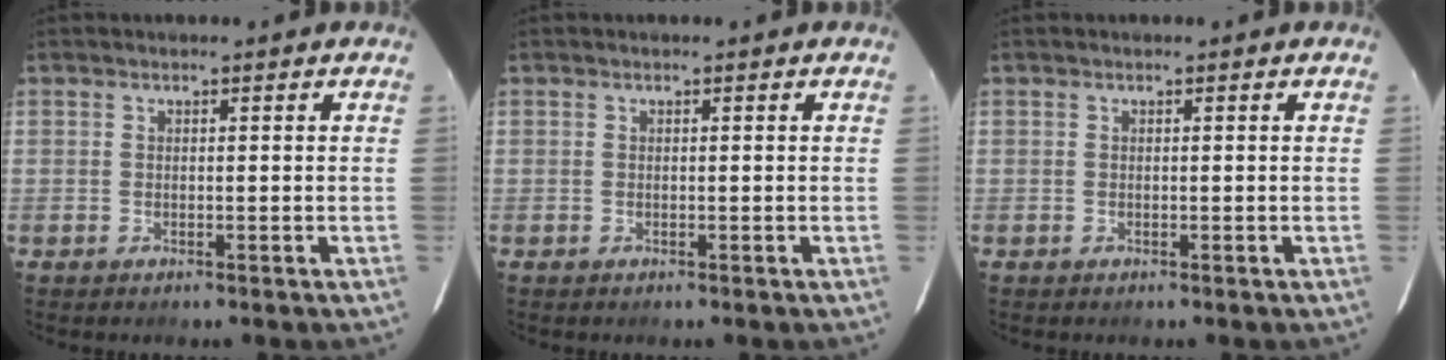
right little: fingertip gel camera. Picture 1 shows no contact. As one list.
[{"total": 0.0}, {"total": 0.0}]